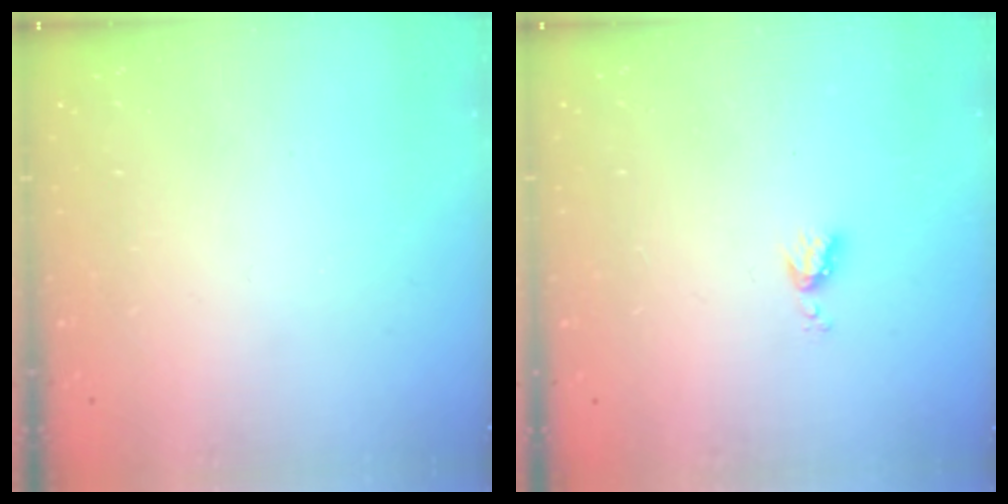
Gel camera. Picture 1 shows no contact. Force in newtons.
{"total": 4.3, "press": 4.3, "slide": 0.5}